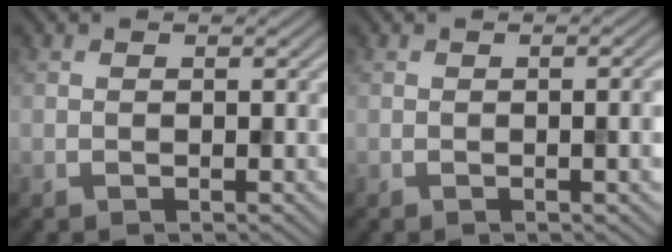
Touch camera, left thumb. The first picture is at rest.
{"total": 3.4, "force": [-0.2, 0.9, 3.2], "torque": [-0.043, 0.003, -0.004]}